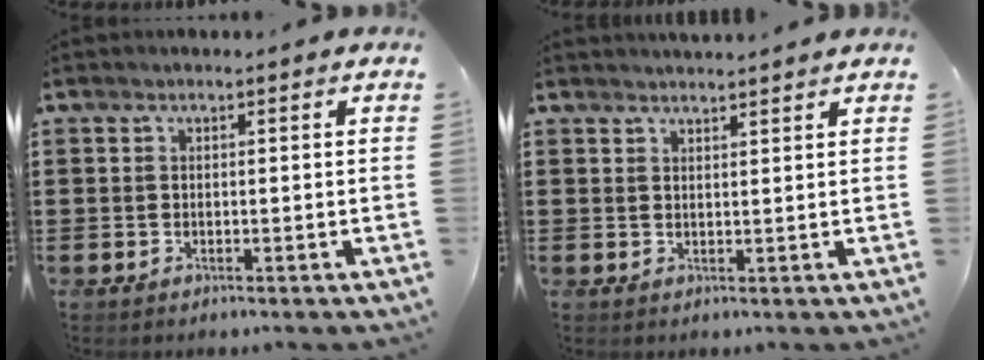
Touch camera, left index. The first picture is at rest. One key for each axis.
{"total": 1.6, "fx": 1.6, "fy": 0.1, "fz": 0.0, "tx": -0.003, "ty": 0.001, "tz": 0.032}